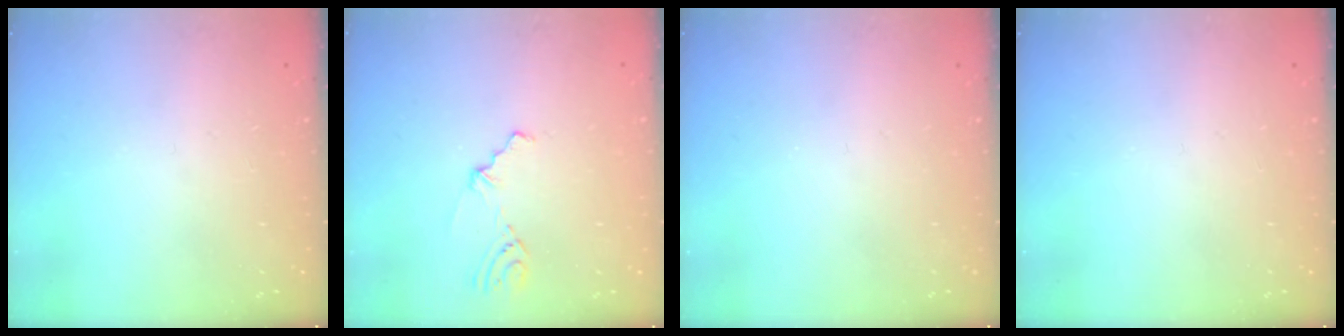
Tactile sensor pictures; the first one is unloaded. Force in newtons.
{"total": 2.3, "press": 1.2, "slide": 1.9}
{"total": 0.0}
{"total": 0.0}